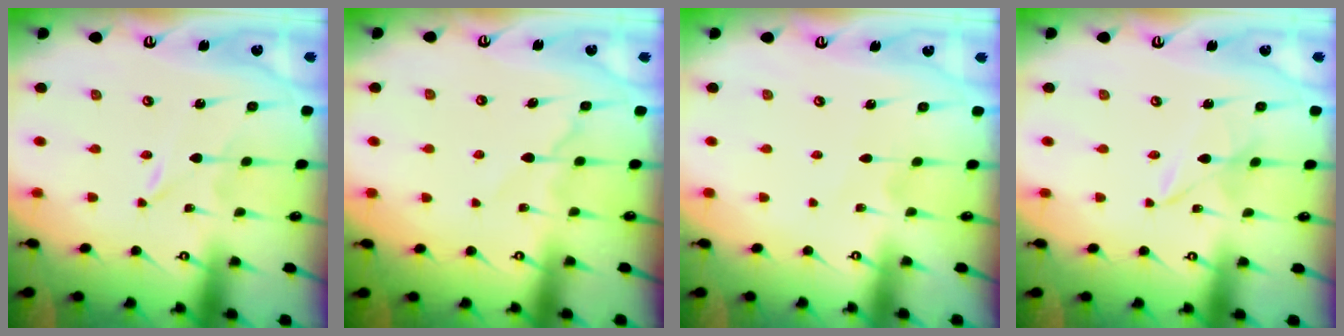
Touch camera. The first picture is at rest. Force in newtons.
{"total": 6.1, "press": 6.0, "slide": 0.6}
{"total": 4.5, "press": 4.5, "slide": 0.4}
{"total": 3.1, "press": 3.1, "slide": 0.2}